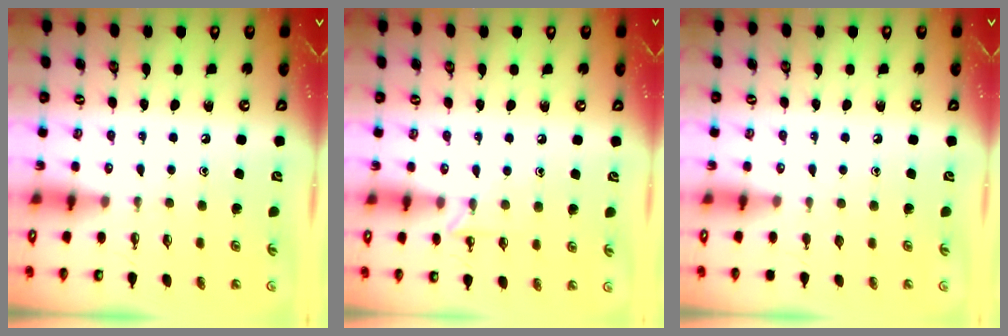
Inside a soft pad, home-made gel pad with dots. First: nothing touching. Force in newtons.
{"total": 6.2, "press": 6.2, "slide": 0.6}
{"total": 0.0}